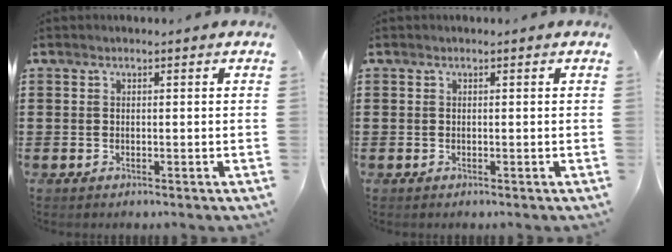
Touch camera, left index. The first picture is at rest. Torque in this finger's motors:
{"motor_torque": [0.00, 0.01, -0.01, 0.01]}